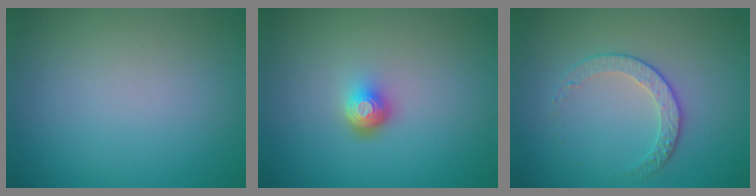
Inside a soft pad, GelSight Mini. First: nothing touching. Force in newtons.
{"total": 2.2, "press": 1.5, "slide": 1.6}
{"total": 2.2, "press": 1.7, "slide": 1.4}